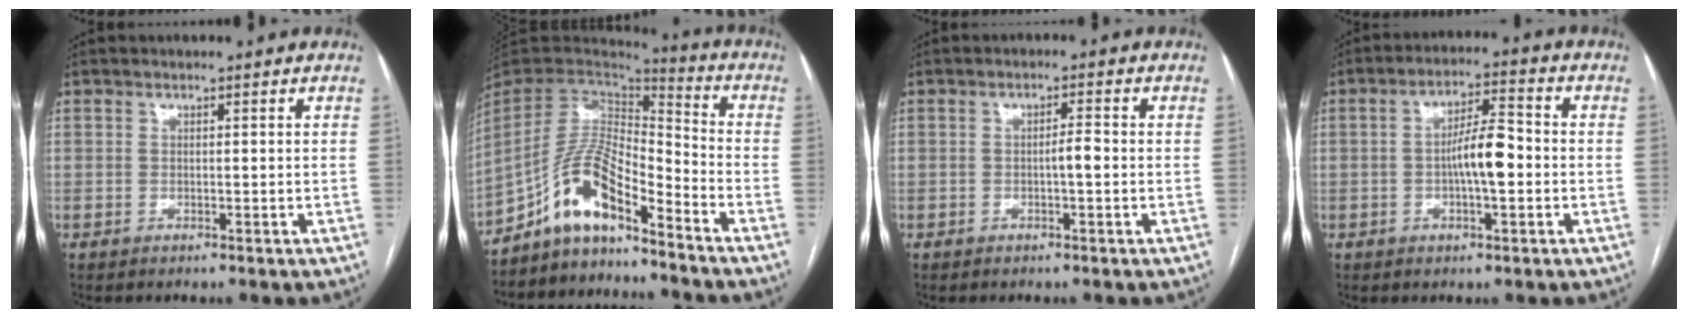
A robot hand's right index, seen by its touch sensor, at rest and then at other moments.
{"total": 11.4, "force": [-8.3, 2.7, 7.3], "torque": [-0.142, 0.028, -0.151]}
{"total": 2.2, "force": [-0.4, 0.1, 2.1], "torque": [-0.033, 0.003, -0.008]}
{"total": 7.1, "force": [-1.0, 1.6, 6.9], "torque": [-0.124, 0.013, -0.020]}